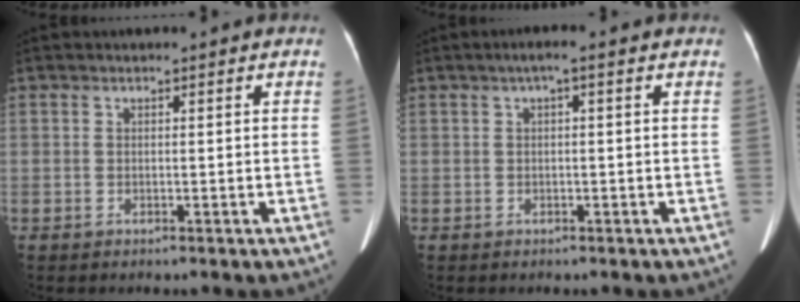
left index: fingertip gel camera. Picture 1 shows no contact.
{"total": 1.8, "force": [0.6, 0.1, 1.7], "torque": [-0.030, 0.011, 0.008]}